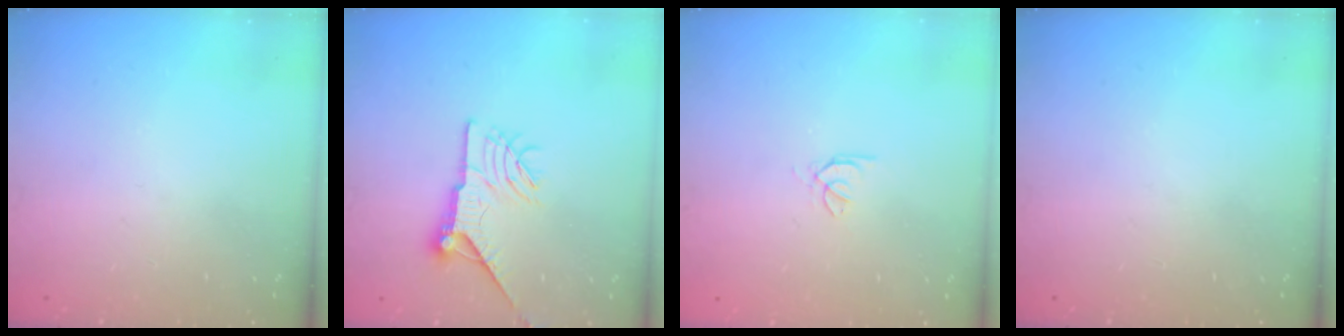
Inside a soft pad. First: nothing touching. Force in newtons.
{"total": 11.6, "press": 11.5, "slide": 1.2}
{"total": 0.5, "press": 0.4, "slide": 0.3}
{"total": 0.0}